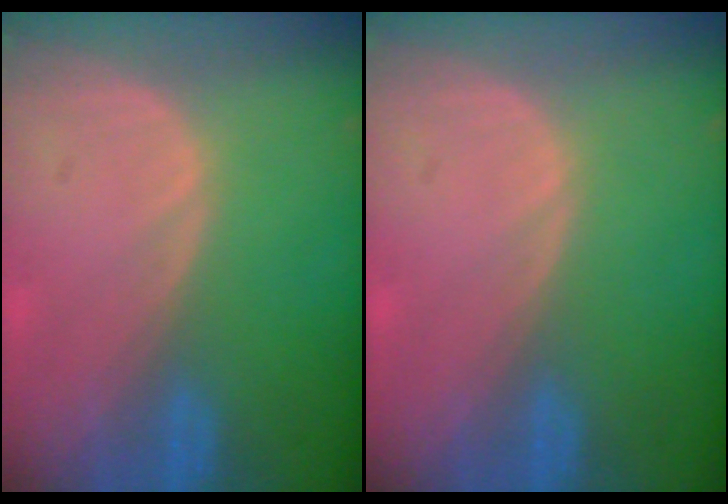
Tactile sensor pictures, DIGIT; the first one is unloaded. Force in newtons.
{"total": 0.0}